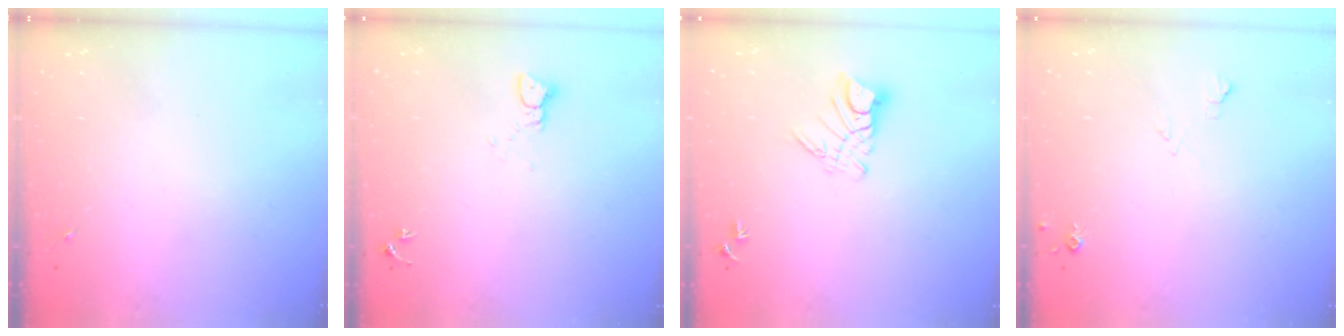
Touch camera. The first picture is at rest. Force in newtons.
{"total": 2.4, "press": 2.4, "slide": 0.2}
{"total": 8.5, "press": 8.5, "slide": 0.9}
{"total": 5.1, "press": 5.1, "slide": 0.8}